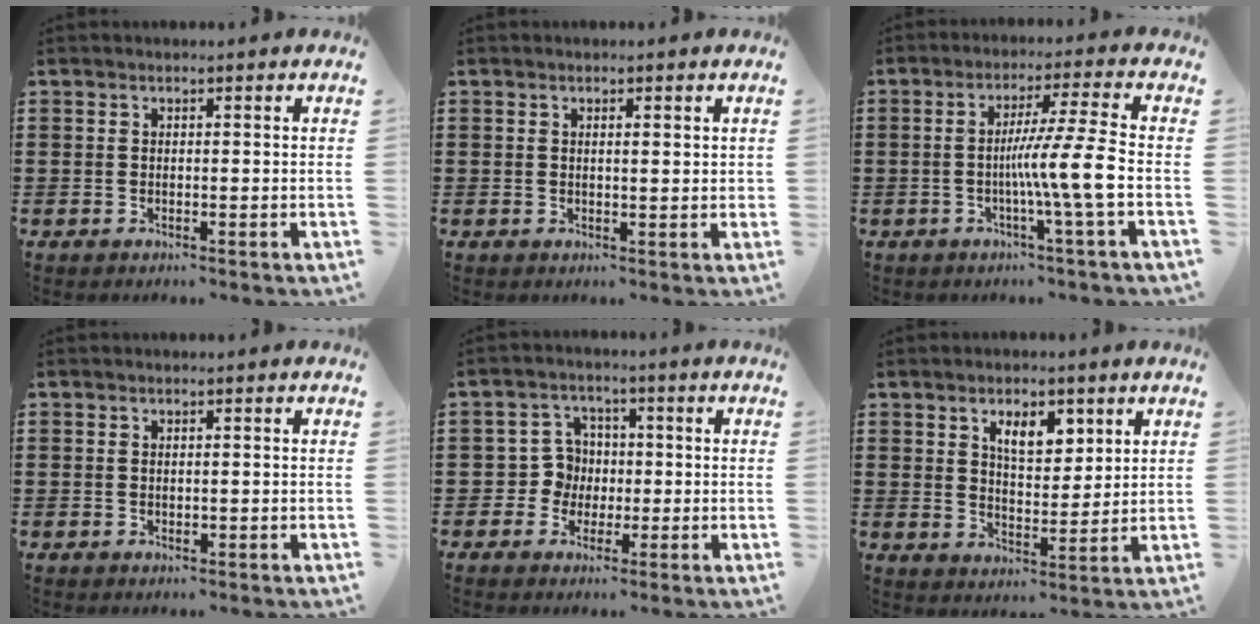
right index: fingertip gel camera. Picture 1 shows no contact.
{"total": 1.1, "force": [0.4, 0.2, 1.0], "torque": [-0.020, 0.004, 0.005]}
{"total": 9.2, "force": [-1.8, -1.0, 9.0], "torque": [-0.155, -0.011, -0.037]}
{"total": 0.7, "force": [0.0, 0.2, 0.6], "torque": [-0.013, -0.001, 0.000]}
{"total": 5.0, "force": [-0.4, 4.7, 1.9], "torque": [-0.053, 0.013, -0.007]}
{"total": 5.7, "force": [3.2, 2.8, 3.8], "torque": [-0.062, 0.001, 0.051]}